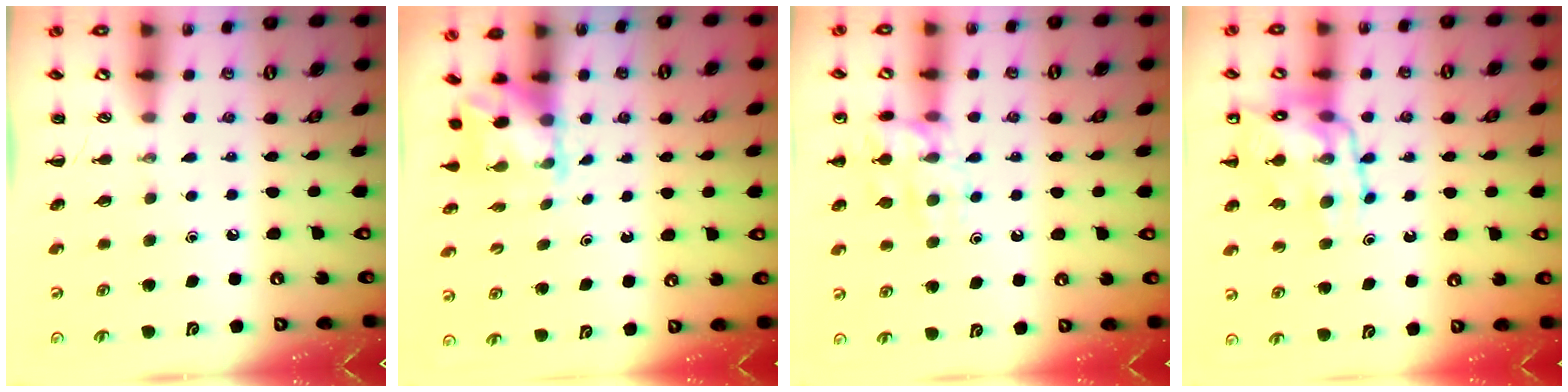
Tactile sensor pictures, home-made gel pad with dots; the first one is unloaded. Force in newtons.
{"total": 2.0, "press": 1.9, "slide": 0.7}
{"total": 13.9, "press": 13.8, "slide": 1.1}
{"total": 13.1, "press": 12.8, "slide": 2.8}